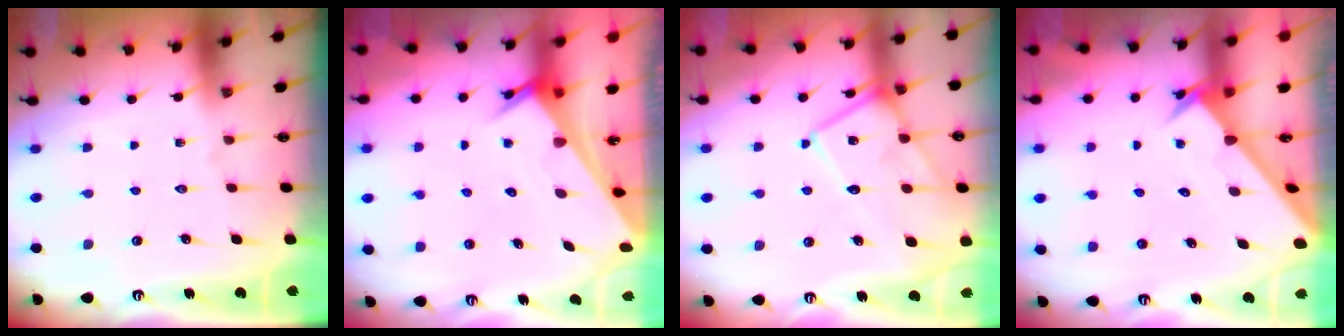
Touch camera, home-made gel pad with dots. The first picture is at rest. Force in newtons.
{"total": 3.1, "press": 3.1, "slide": 0.2}
{"total": 13.7, "press": 13.7, "slide": 1.2}
{"total": 2.4, "press": 2.4, "slide": 0.2}